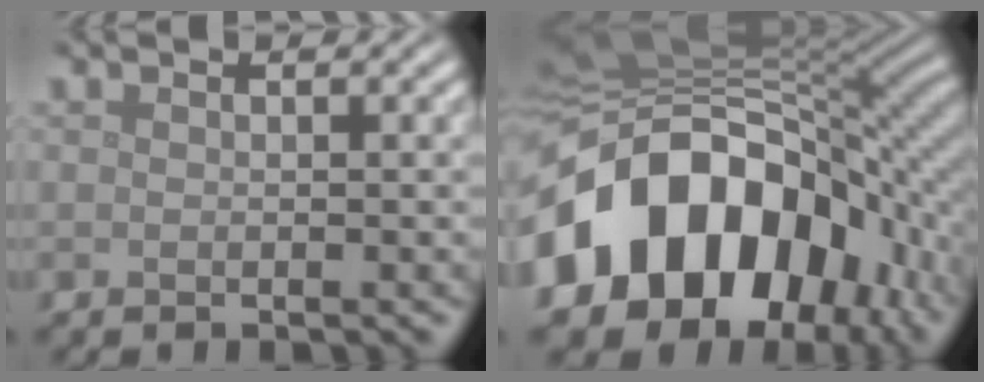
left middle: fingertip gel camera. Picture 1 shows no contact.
{"total": 16.7, "force": [-5.4, 12.0, 10.2], "torque": [-0.168, -0.009, -0.095]}